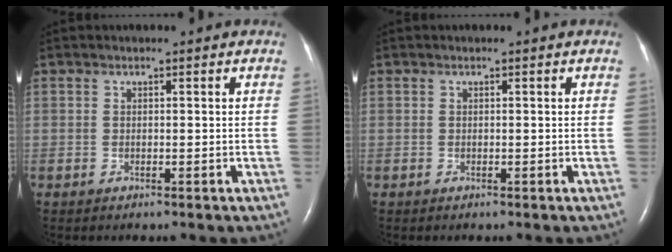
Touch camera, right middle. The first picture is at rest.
{"total": 0.0}